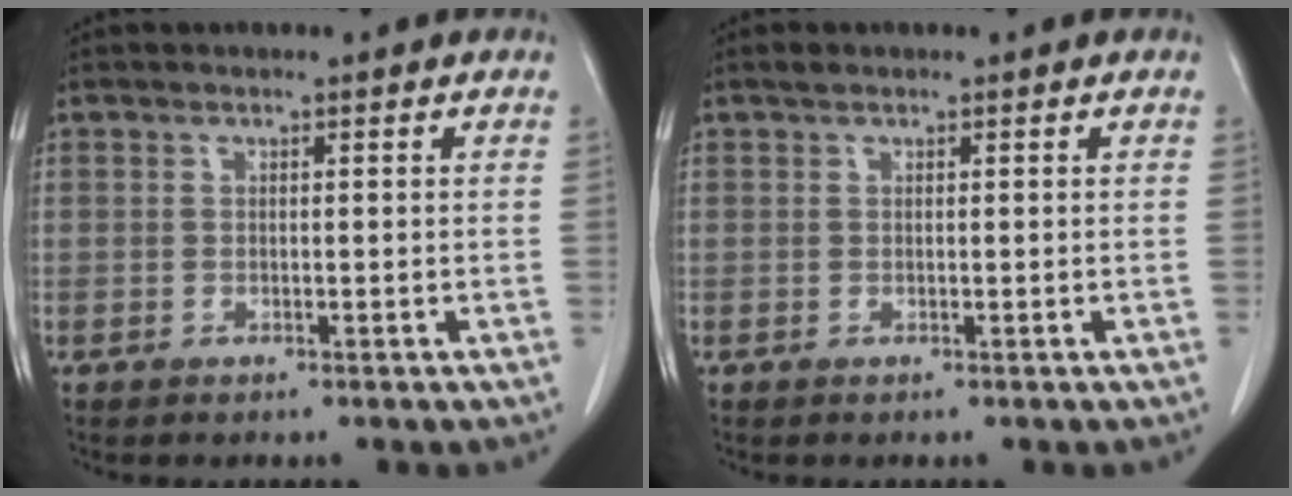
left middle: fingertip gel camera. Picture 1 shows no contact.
{"total": 0.6, "force": [0.5, 0.1, 0.3], "torque": [-0.015, 0.005, 0.011]}